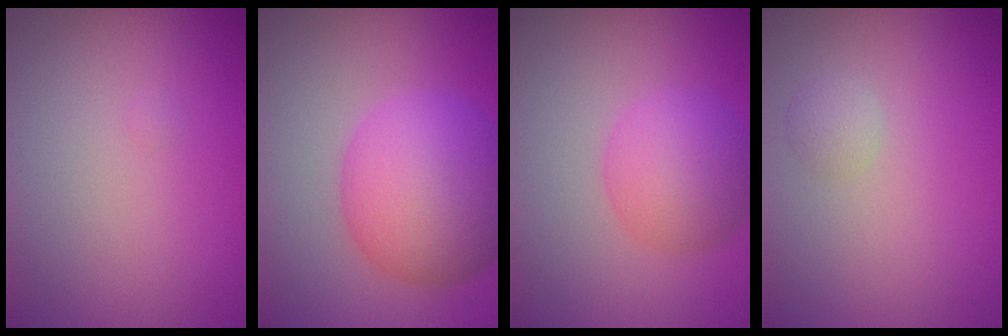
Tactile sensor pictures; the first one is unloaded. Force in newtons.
{"total": 9.0, "press": 9.0, "slide": 0.2}
{"total": 4.8, "press": 4.8, "slide": 0.0}
{"total": 1.0, "press": 1.0, "slide": 0.1}